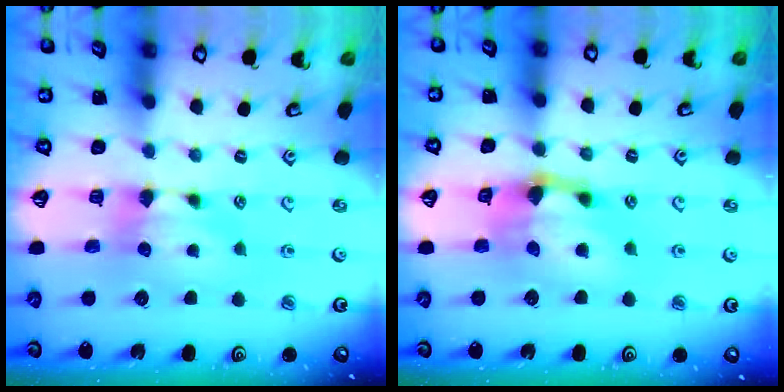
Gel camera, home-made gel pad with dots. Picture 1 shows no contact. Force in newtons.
{"total": 4.6, "press": 4.1, "slide": 2.1}